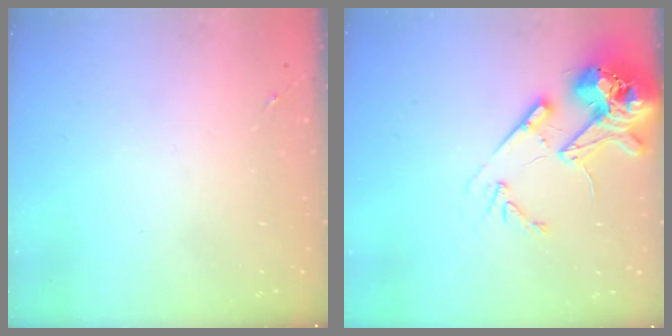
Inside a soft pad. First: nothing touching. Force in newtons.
{"total": 18.0, "press": 17.8, "slide": 2.8}